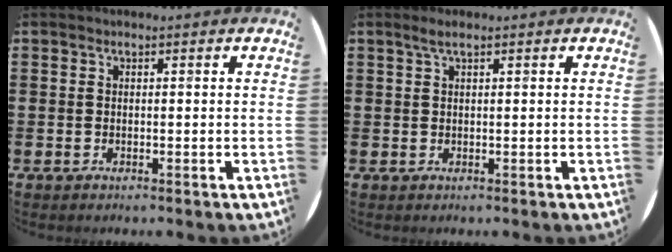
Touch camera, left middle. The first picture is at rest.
{"total": 1.5, "force": [0.8, 0.1, 1.2], "torque": [-0.024, 0.004, 0.014]}